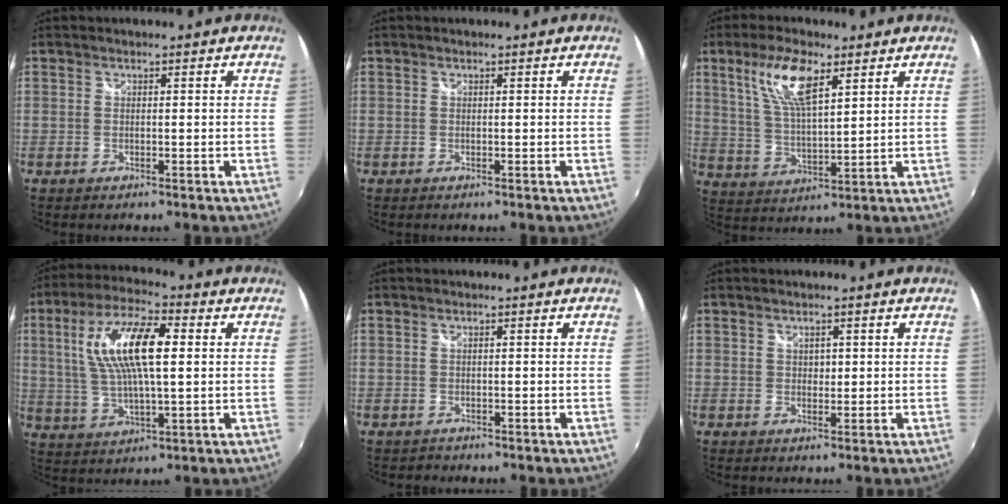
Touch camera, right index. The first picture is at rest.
{"total": 0.0}
{"total": 10.6, "force": [5.5, 3.4, 8.4], "torque": [-0.164, 0.007, 0.112]}
{"total": 14.6, "force": [3.2, 4.8, 13.4], "torque": [-0.260, 0.015, 0.062]}
{"total": 0.5, "force": [-0.3, 0.4, -0.1], "torque": [0.002, 0.000, -0.003]}
{"total": 1.5, "force": [0.5, 1.2, 0.6], "torque": [-0.004, 0.002, 0.010]}